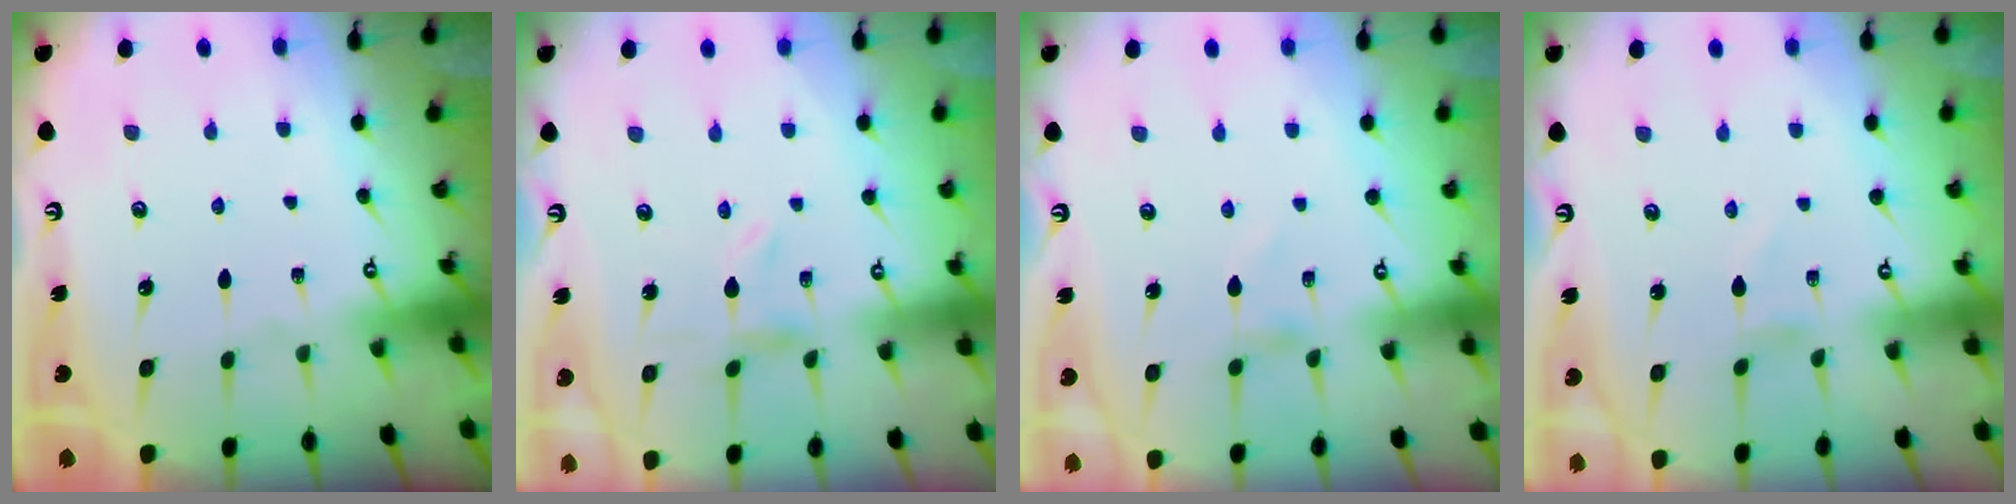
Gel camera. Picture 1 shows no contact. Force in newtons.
{"total": 0.0}
{"total": 0.7, "press": 0.7, "slide": 0.2}
{"total": 1.1, "press": 1.1, "slide": 0.1}